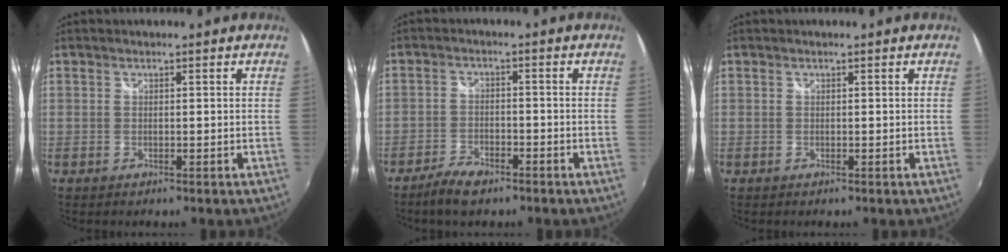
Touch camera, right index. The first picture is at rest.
{"total": 5.8, "force": [-4.4, 2.2, 3.0], "torque": [-0.080, -0.007, -0.084]}
{"total": 0.0}